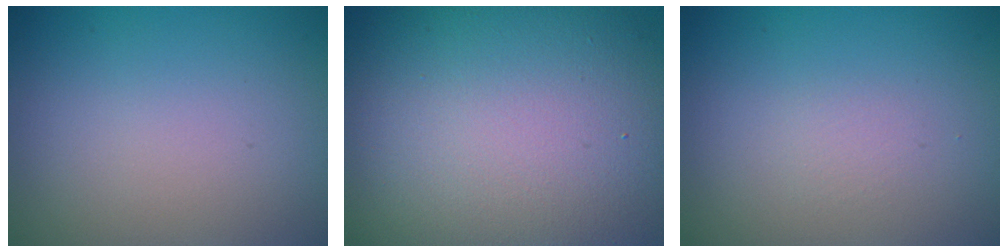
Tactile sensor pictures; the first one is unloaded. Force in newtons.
{"total": 14.8, "press": 14.8, "slide": 0.7}
{"total": 0.0}